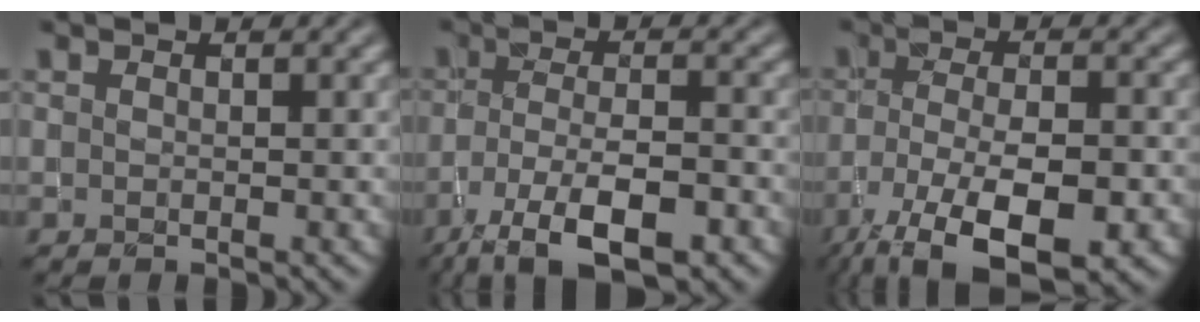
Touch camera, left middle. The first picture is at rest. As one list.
[{"total": 8.5, "force": [-5.3, 2.8, 6.0], "torque": [-0.105, -0.005, -0.095]}, {"total": 11.0, "force": [-6.2, 4.3, 8.0], "torque": [-0.152, -0.021, -0.103]}]